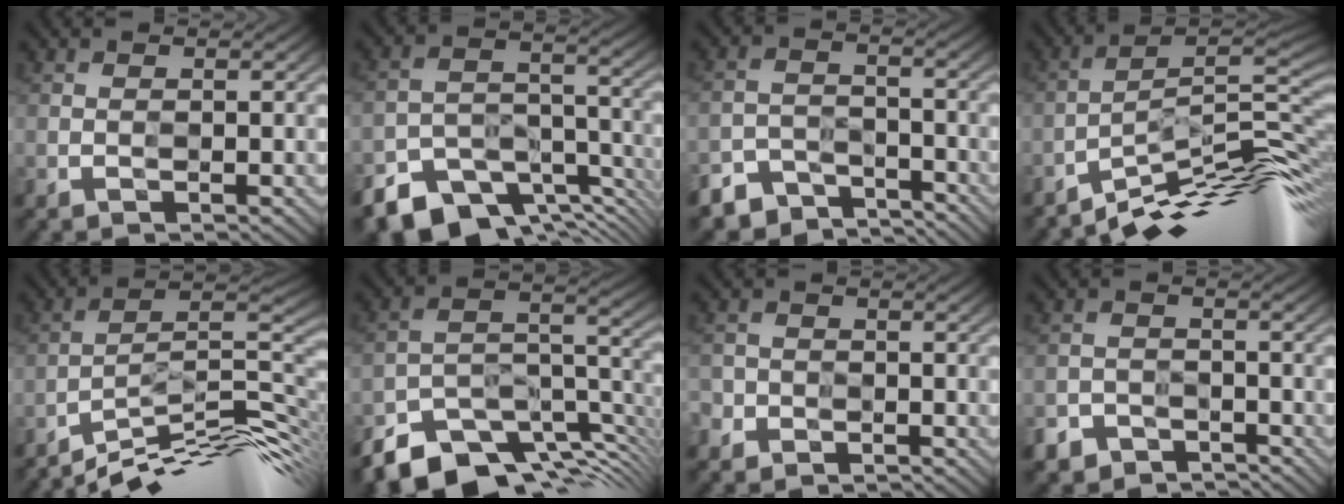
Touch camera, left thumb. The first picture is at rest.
{"total": 9.2, "force": [-7.8, 4.0, 2.7], "torque": [-0.044, -0.009, -0.141]}
{"total": 4.9, "force": [-4.7, 1.4, -0.3], "torque": [0.010, -0.005, -0.095]}
{"total": 10.3, "force": [-7.5, 1.3, 6.9], "torque": [-0.098, 0.016, -0.133]}
{"total": 12.3, "force": [-9.6, 1.6, 7.5], "torque": [-0.117, 0.012, -0.169]}
{"total": 10.7, "force": [-9.1, 3.8, 4.0], "torque": [-0.071, -0.007, -0.160]}
{"total": 2.3, "force": [-1.7, 1.4, -0.7], "torque": [0.007, -0.003, -0.037]}
{"total": 2.9, "force": [-2.6, 0.8, -1.0], "torque": [0.022, 0.003, -0.056]}